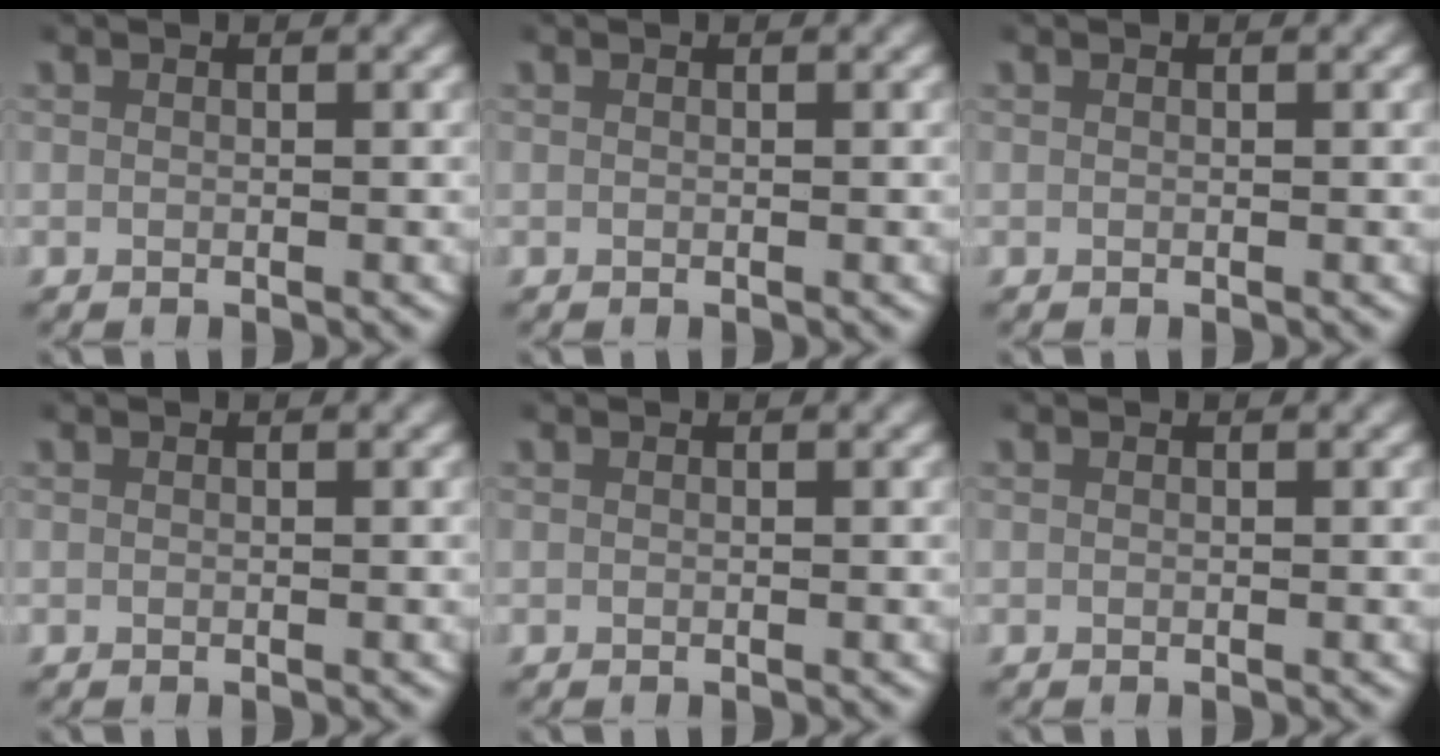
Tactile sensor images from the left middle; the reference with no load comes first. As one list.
[{"total": 0.0}, {"total": 0.0}, {"total": 0.0}, {"total": 0.0}, {"total": 0.0}]